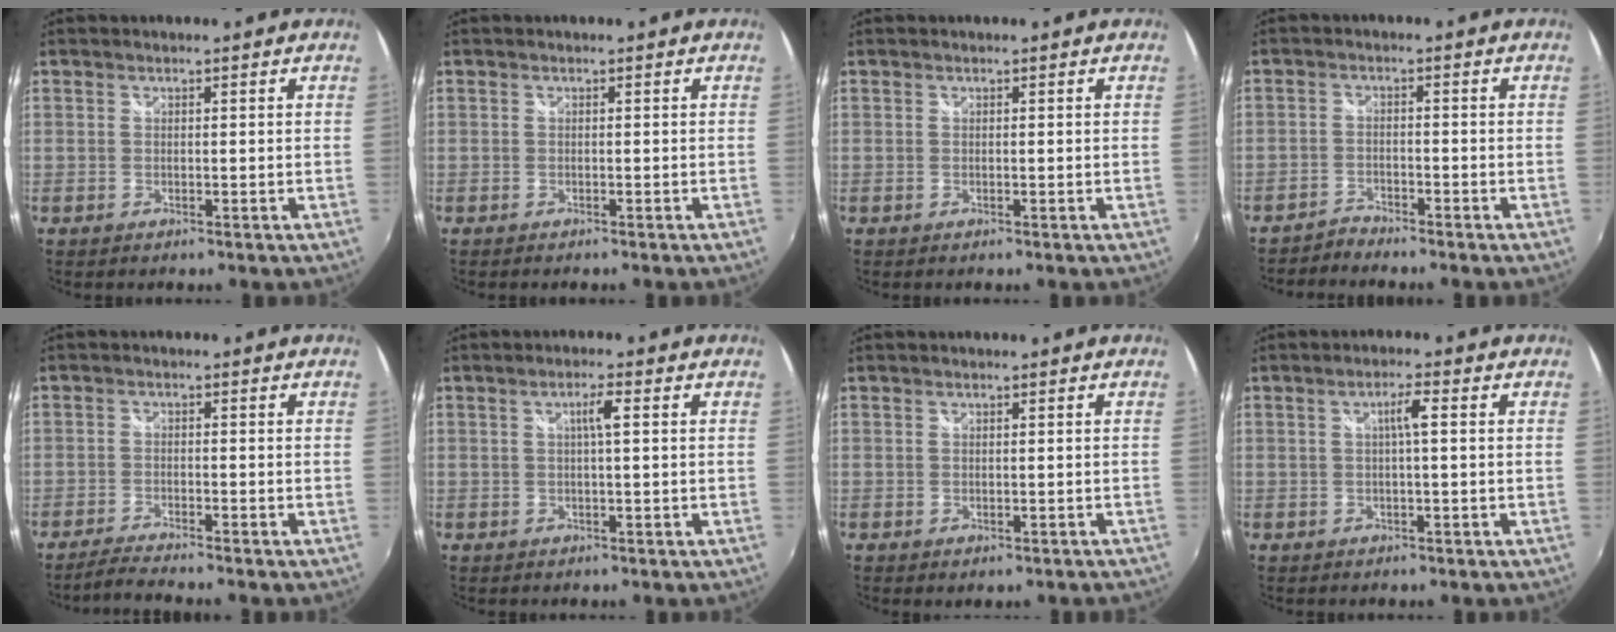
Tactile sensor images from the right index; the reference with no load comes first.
{"total": 0.0}
{"total": 0.0}
{"total": 2.0, "force": [-2.0, 0.0, -0.4], "torque": [-0.001, 0.001, -0.047]}
{"total": 3.5, "force": [-3.3, -0.8, 1.1], "torque": [-0.042, -0.008, -0.067]}
{"total": 2.6, "force": [0.5, 0.0, 2.6], "torque": [-0.048, 0.005, 0.007]}
{"total": 0.7, "force": [0.1, 0.6, 0.2], "torque": [-0.002, -0.001, 0.002]}
{"total": 2.7, "force": [0.3, 0.0, 2.7], "torque": [-0.052, 0.006, 0.005]}